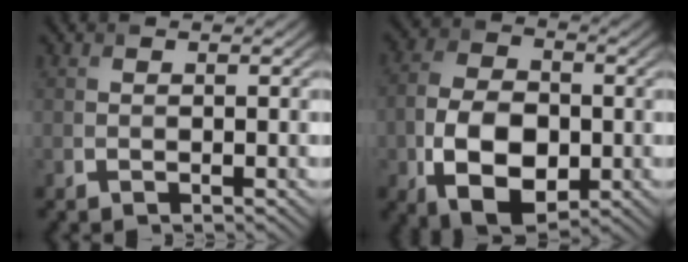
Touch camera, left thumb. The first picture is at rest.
{"total": 10.7, "force": [-3.0, 6.7, 7.7], "torque": [-0.172, -0.012, -0.063]}